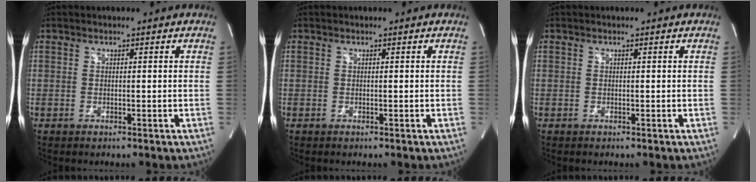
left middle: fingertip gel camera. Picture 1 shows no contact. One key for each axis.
{"total": 0.0}
{"total": 0.0}